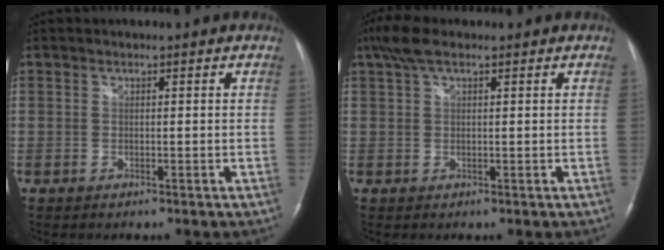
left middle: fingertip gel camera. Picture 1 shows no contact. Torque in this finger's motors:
{"motor_torque": [0.68, -0.14, -0.02, 0.08]}